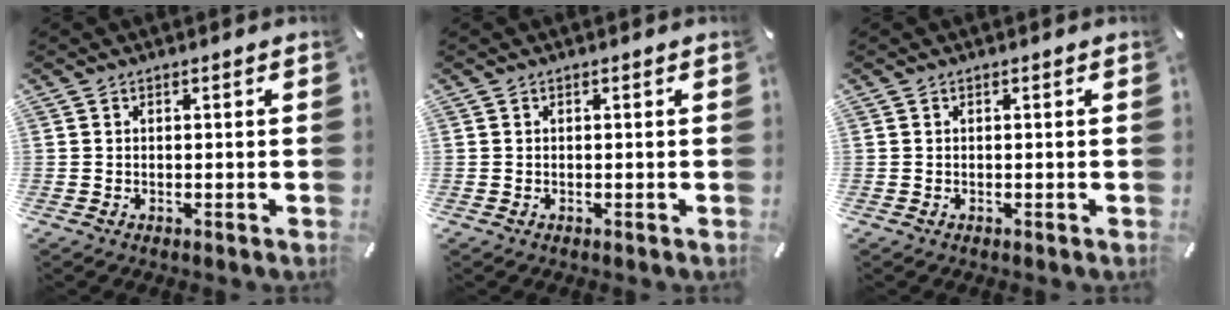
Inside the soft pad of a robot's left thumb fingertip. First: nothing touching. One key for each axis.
{"total": 0.0}
{"total": 0.0}